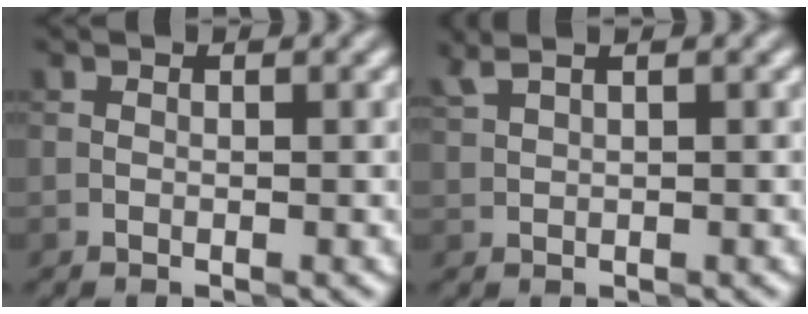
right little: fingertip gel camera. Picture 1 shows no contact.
{"total": 1.5, "force": [1.2, 0.4, 0.8], "torque": [-0.012, 0.007, 0.026]}